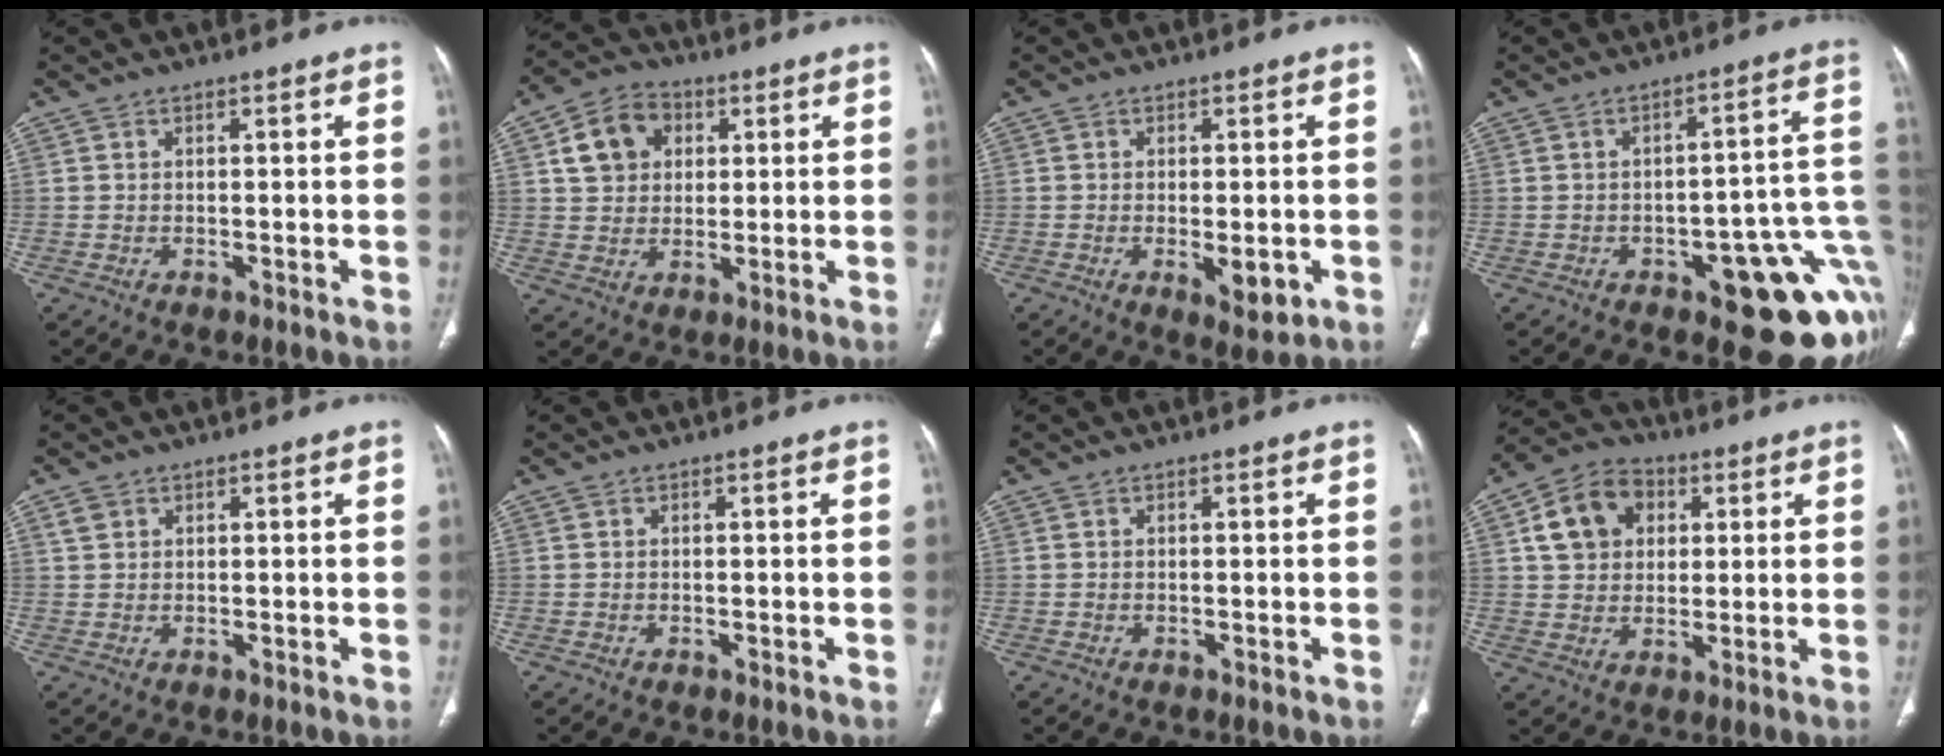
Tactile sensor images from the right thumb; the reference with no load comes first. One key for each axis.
{"total": 10.0, "fx": 3.0, "fy": 8.1, "fz": 5.0, "tx": -0.065, "ty": 0.002, "tz": 0.047}
{"total": 5.4, "fx": -1.4, "fy": 2.2, "fz": 4.7, "tx": -0.061, "ty": -0.010, "tz": -0.013}
{"total": 17.8, "fx": -5.6, "fy": 6.9, "fz": 15.4, "tx": -0.112, "ty": 0.035, "tz": -0.055}
{"total": 1.8, "fx": 1.0, "fy": 1.3, "fz": 0.7, "tx": -0.010, "ty": 0.002, "tz": 0.020}
{"total": 0.0}
{"total": 0.0}
{"total": 11.6, "fx": 3.4, "fy": 9.3, "fz": 6.2, "tx": -0.087, "ty": 0.004, "tz": 0.052}